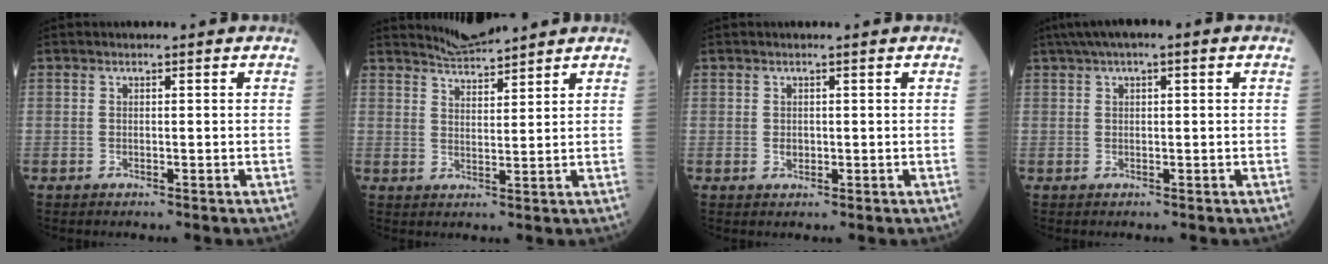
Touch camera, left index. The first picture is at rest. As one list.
[{"total": 3.9, "force": [3.9, -0.5, 0.1], "torque": [-0.010, 0.005, 0.076]}, {"total": 0.9, "force": [0.0, 0.7, 0.6], "torque": [-0.011, 0.001, 0.003]}, {"total": 5.8, "force": [3.1, 1.0, 4.9], "torque": [-0.087, 0.036, 0.048]}]